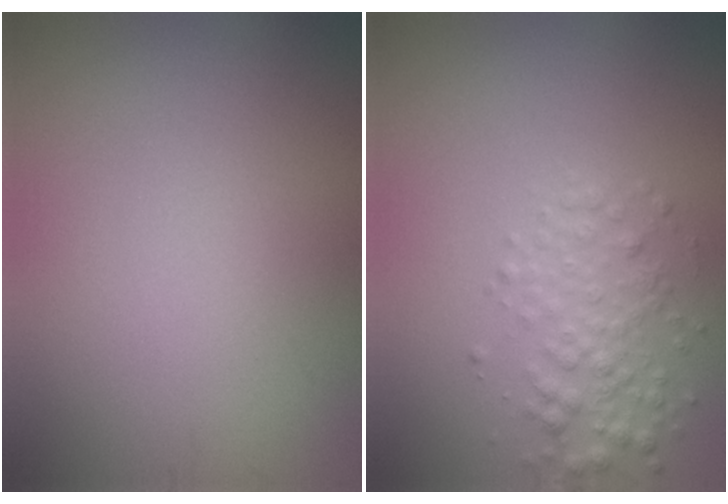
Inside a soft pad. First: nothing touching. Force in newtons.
{"total": 2.6, "press": 2.6, "slide": 0.0}